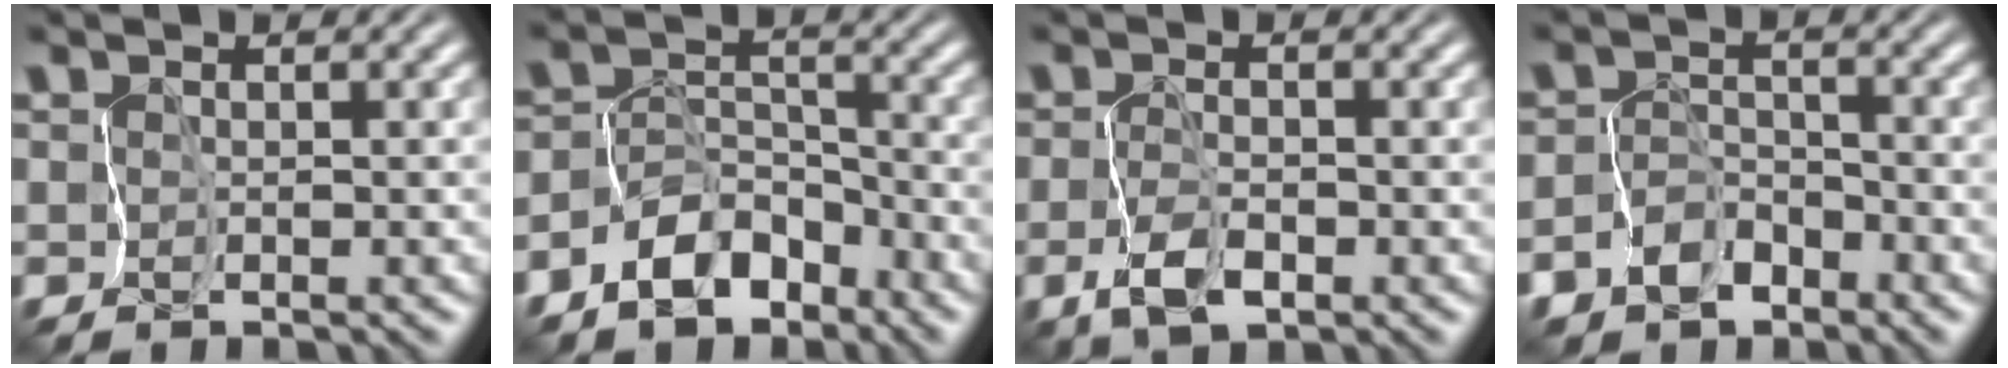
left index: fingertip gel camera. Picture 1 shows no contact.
{"total": 5.4, "force": [-3.8, 3.1, 2.3], "torque": [-0.025, 0.011, -0.074]}
{"total": 2.5, "force": [-1.0, 1.1, 2.0], "torque": [-0.040, 0.004, -0.020]}
{"total": 4.4, "force": [-3.1, 3.1, 0.5], "torque": [0.015, 0.004, -0.064]}